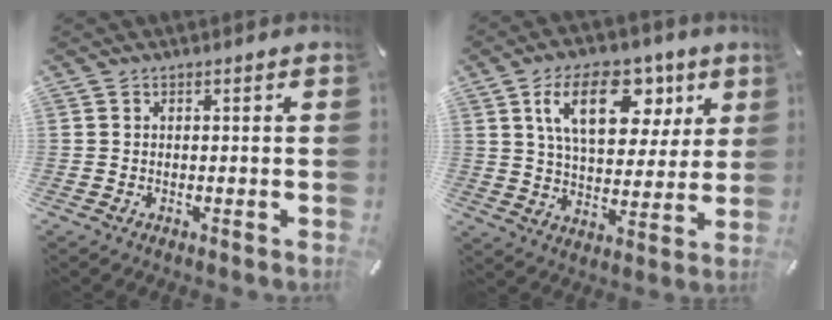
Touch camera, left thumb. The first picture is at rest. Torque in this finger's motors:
{"motor_torque": [0.99, 1.08, 1.55, -1.22, 0.50]}